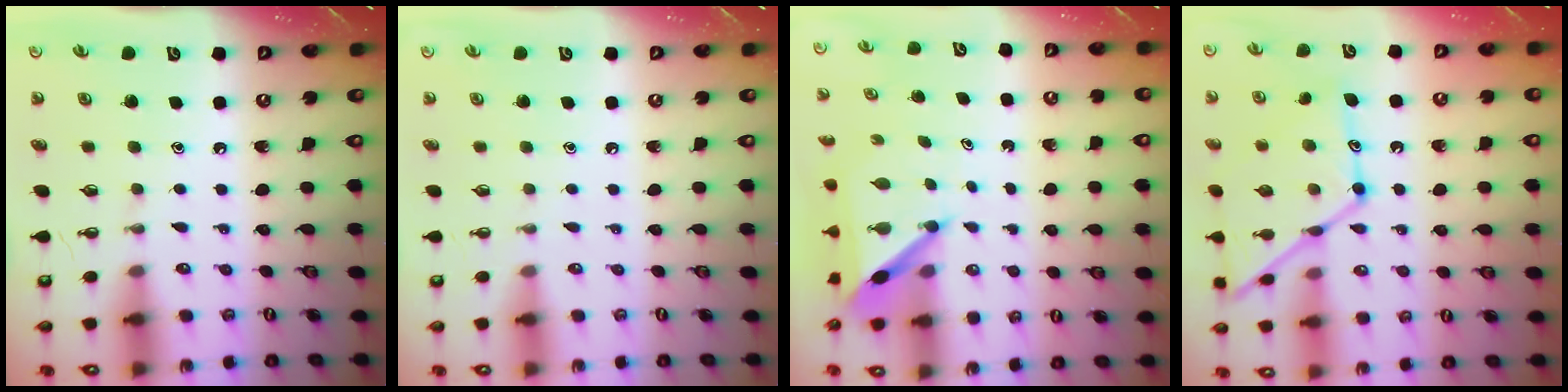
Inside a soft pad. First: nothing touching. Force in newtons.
{"total": 0.0}
{"total": 6.0, "press": 6.0, "slide": 0.4}
{"total": 17.2, "press": 17.1, "slide": 1.5}